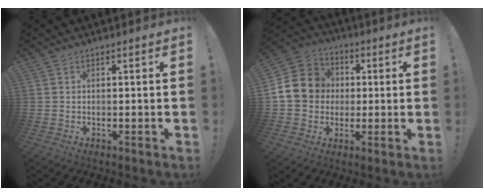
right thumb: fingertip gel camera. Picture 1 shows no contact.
{"total": 13.8, "force": [0.9, 12.5, 5.7], "torque": [-0.089, 0.013, 0.026]}